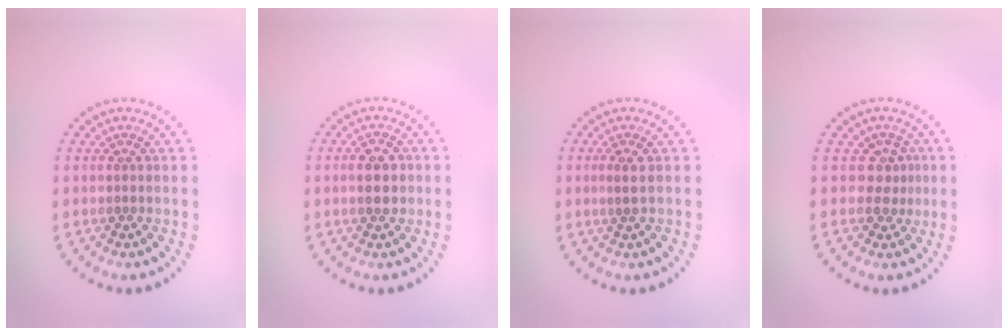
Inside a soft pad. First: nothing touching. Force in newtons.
{"total": 2.7, "press": 2.7, "slide": 0.1}
{"total": 1.0, "press": 0.8, "slide": 0.6}
{"total": 2.1, "press": 1.4, "slide": 1.5}